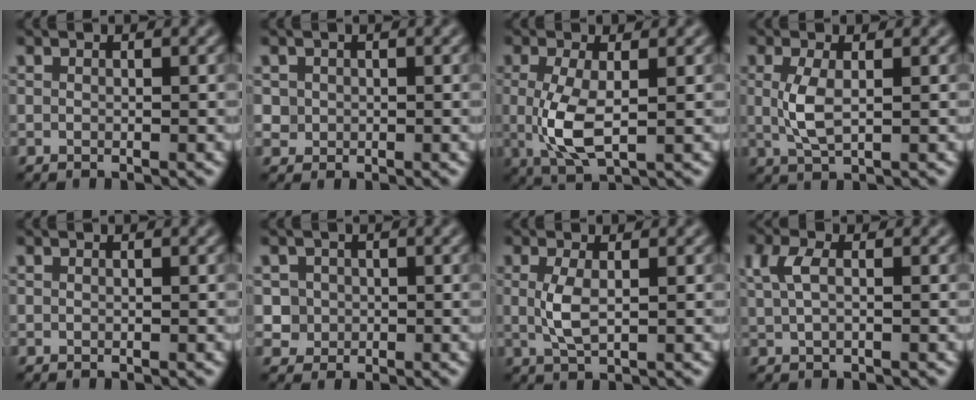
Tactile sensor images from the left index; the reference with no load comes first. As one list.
[{"total": 1.1, "force": [0.1, 1.1, 0.1], "torque": [0.007, -0.005, 0.005]}, {"total": 4.5, "force": [-0.1, 1.6, 4.2], "torque": [-0.100, -0.008, -0.001]}, {"total": 2.8, "force": [0.3, 1.0, 2.6], "torque": [-0.067, -0.001, 0.005]}, {"total": 0.0}, {"total": 2.6, "force": [0.2, 2.6, 0.4], "torque": [0.002, 0.002, 0.014]}, {"total": 2.5, "force": [0.2, 0.8, 2.3], "torque": [-0.058, 0.000, 0.004]}, {"total": 2.4, "force": [0.8, 1.1, 2.0], "torque": [-0.048, 0.006, 0.015]}]